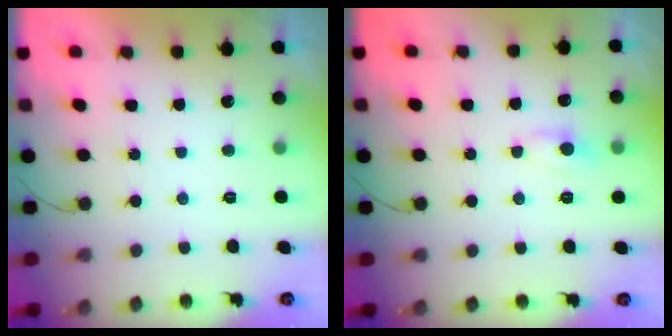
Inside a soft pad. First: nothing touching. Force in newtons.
{"total": 4.6, "press": 4.5, "slide": 0.6}